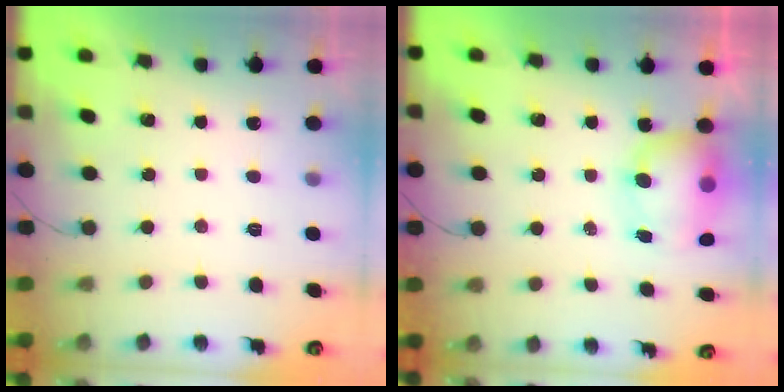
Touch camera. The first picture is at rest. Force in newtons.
{"total": 8.3, "press": 8.2, "slide": 1.2}